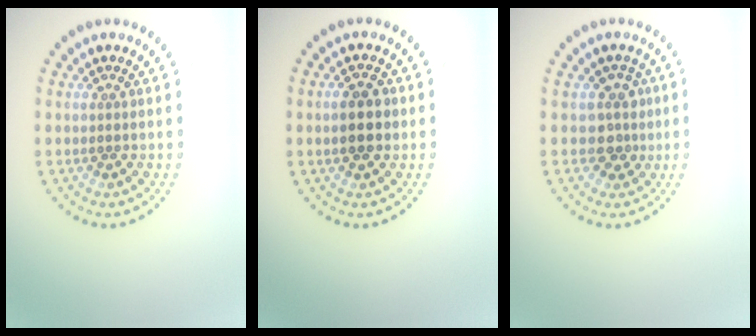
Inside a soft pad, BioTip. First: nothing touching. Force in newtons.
{"total": 2.7, "press": 2.7, "slide": 0.2}
{"total": 2.3, "press": 1.9, "slide": 1.3}